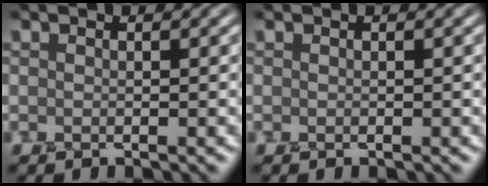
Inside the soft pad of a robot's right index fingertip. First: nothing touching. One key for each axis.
{"total": 0.0}